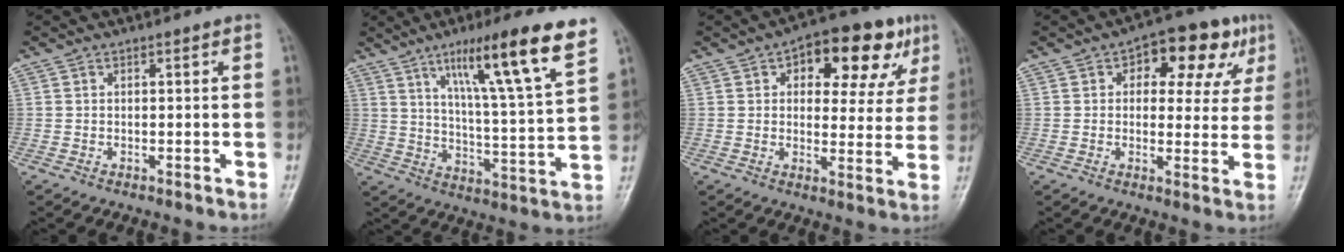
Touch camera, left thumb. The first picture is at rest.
{"total": 18.0, "force": [10.3, 1.5, 14.7], "torque": [-0.218, -0.045, 0.163]}
{"total": 15.1, "force": [6.7, 7.8, 11.1], "torque": [-0.094, 0.001, 0.084]}
{"total": 12.6, "force": [5.1, 7.1, 9.0], "torque": [-0.065, 0.009, 0.061]}